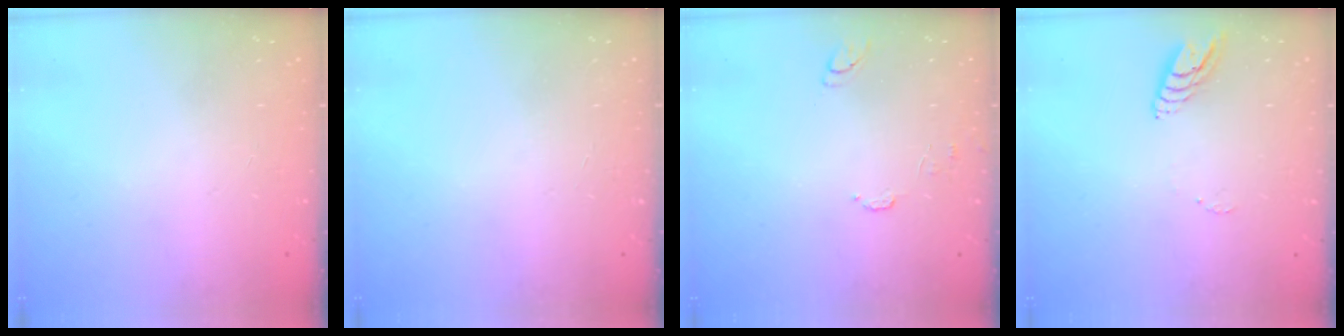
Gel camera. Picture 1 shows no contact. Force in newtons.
{"total": 2.7, "press": 2.7, "slide": 0.3}
{"total": 6.0, "press": 5.9, "slide": 0.6}
{"total": 6.0, "press": 6.0, "slide": 0.5}